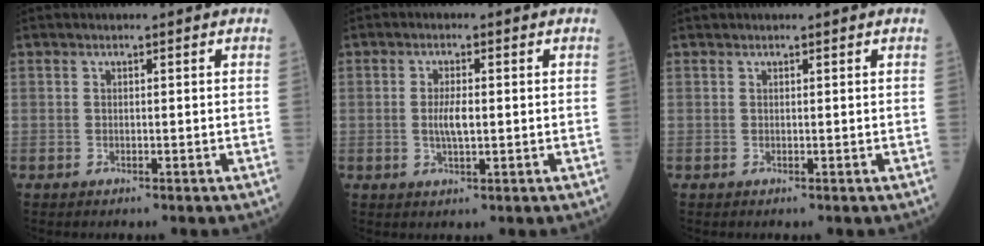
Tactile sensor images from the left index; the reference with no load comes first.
{"total": 3.2, "force": [-0.1, 0.7, 3.1], "torque": [-0.066, -0.003, 0.000]}
{"total": 0.6, "force": [0.6, 0.0, 0.1], "torque": [-0.007, 0.007, 0.011]}